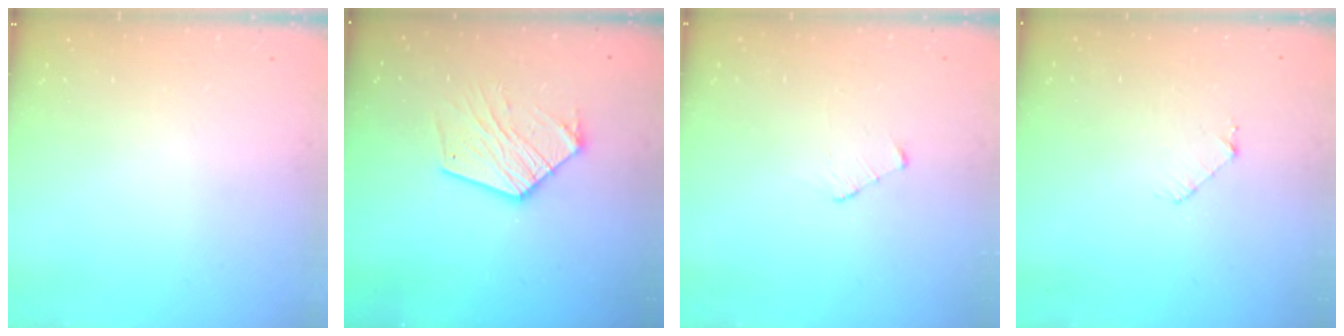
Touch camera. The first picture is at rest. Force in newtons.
{"total": 13.4, "press": 13.3, "slide": 1.2}
{"total": 4.0, "press": 4.0, "slide": 0.4}
{"total": 3.8, "press": 3.8, "slide": 0.3}